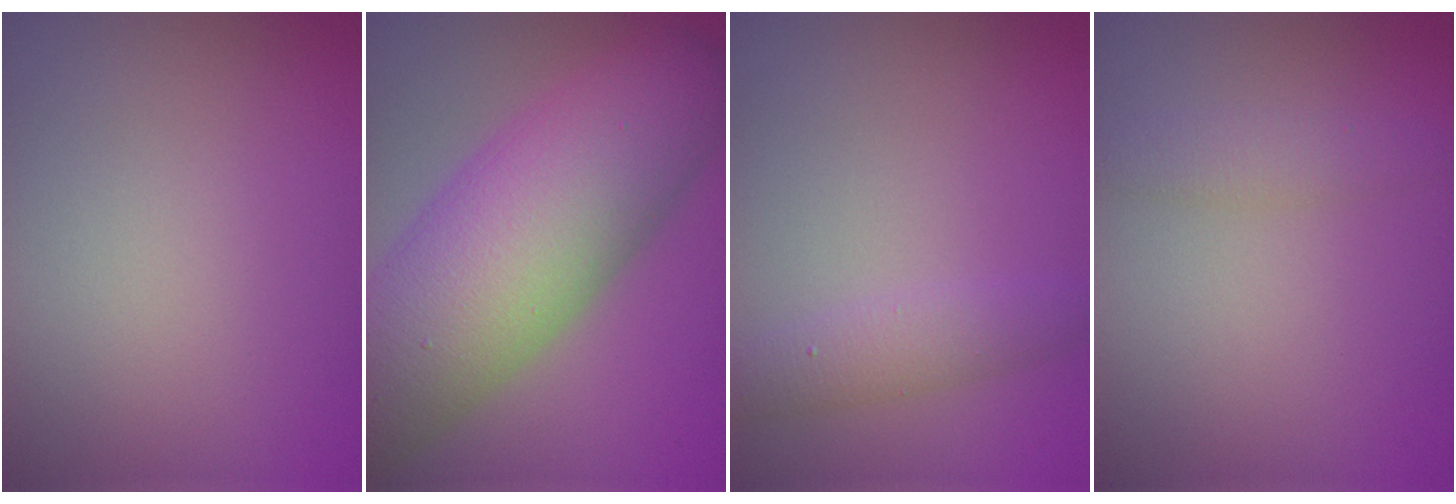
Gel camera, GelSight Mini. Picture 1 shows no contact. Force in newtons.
{"total": 14.2, "press": 14.2, "slide": 0.5}
{"total": 2.4, "press": 2.4, "slide": 0.1}
{"total": 1.8, "press": 1.8, "slide": 0.1}